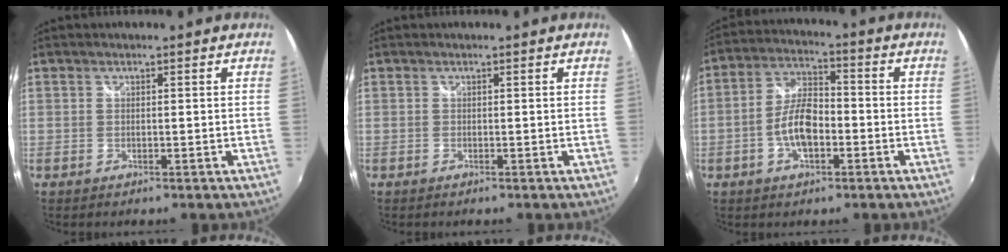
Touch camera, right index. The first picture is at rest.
{"total": 0.0}
{"total": 8.8, "force": [-2.7, 4.2, 7.2], "torque": [-0.146, 0.011, -0.048]}